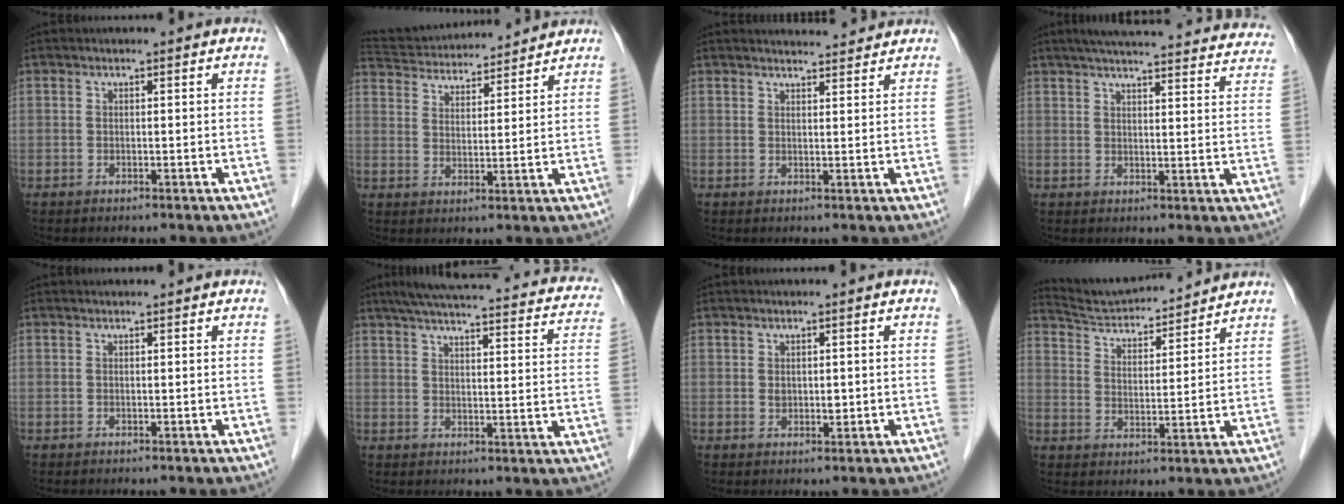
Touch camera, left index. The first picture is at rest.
{"total": 14.7, "force": [13.9, 2.5, 4.0], "torque": [-0.078, 0.038, 0.224]}
{"total": 5.0, "force": [4.9, 0.7, 0.8], "torque": [-0.014, 0.012, 0.058]}
{"total": 29.5, "force": [26.9, 4.0, 11.4], "torque": [-0.169, -0.022, 0.317]}
{"total": 0.6, "force": [0.6, 0.0, 0.2], "torque": [-0.006, 0.010, 0.012]}
{"total": 27.4, "force": [23.6, 4.7, 13.1], "torque": [-0.187, 0.003, 0.273]}
{"total": 1.6, "force": [-0.1, 1.1, 1.3], "torque": [-0.022, -0.004, 0.001]}
{"total": 12.0, "force": [11.7, 1.0, 2.7], "torque": [-0.052, 0.015, 0.192]}